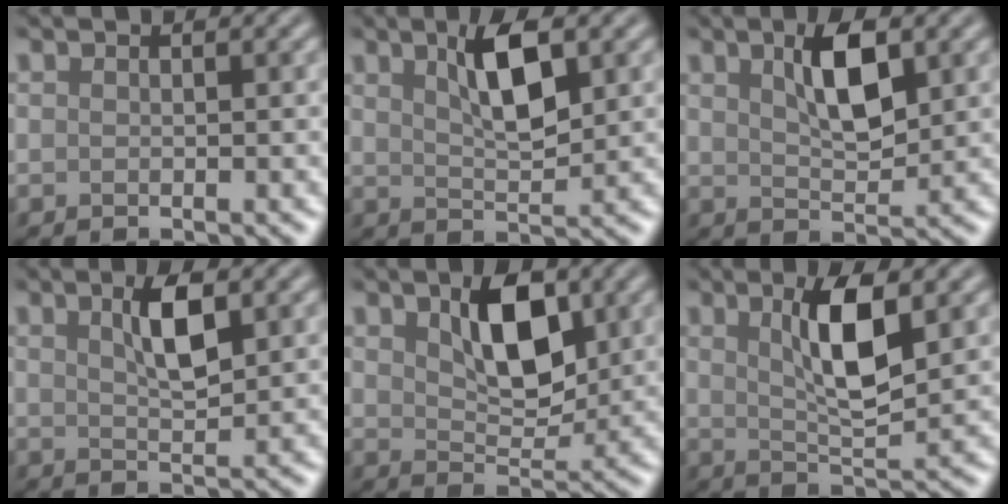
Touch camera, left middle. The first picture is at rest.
{"total": 4.3, "force": [1.6, 1.3, 3.8], "torque": [-0.070, 0.000, 0.031]}
{"total": 4.1, "force": [1.4, 1.4, 3.6], "torque": [-0.068, 0.002, 0.029]}
{"total": 3.2, "force": [1.0, 0.8, 2.9], "torque": [-0.052, 0.004, 0.024]}
{"total": 5.4, "force": [1.9, 2.7, 4.2], "torque": [-0.077, -0.001, 0.038]}
{"total": 5.1, "force": [1.4, 1.2, 4.8], "torque": [-0.088, -0.004, 0.032]}